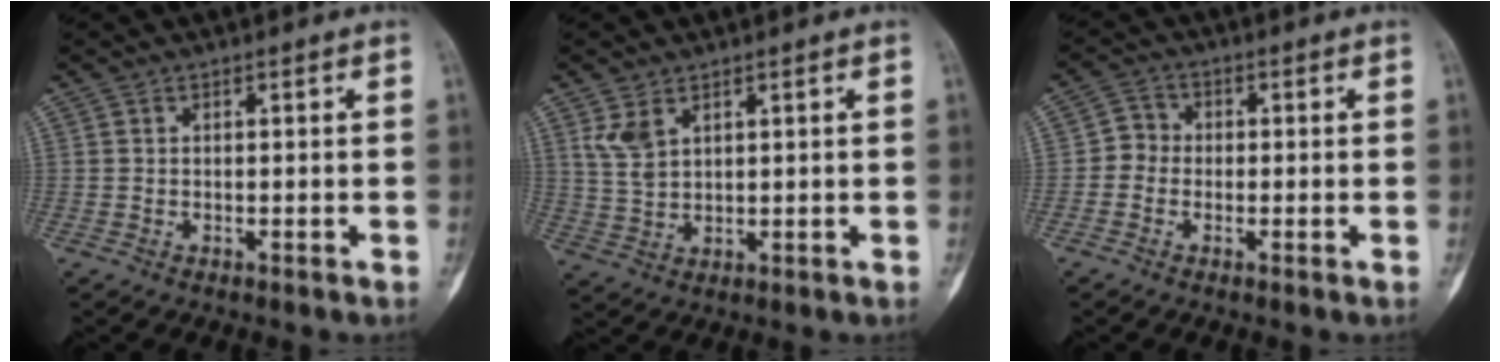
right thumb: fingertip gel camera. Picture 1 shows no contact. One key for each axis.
{"total": 4.7, "fx": 2.5, "fy": 2.7, "fz": 3.0, "tx": -0.058, "ty": -0.008, "tz": 0.061}
{"total": 3.3, "fx": -0.7, "fy": 3.0, "fz": 1.2, "tx": -0.001, "ty": 0.010, "tz": -0.025}